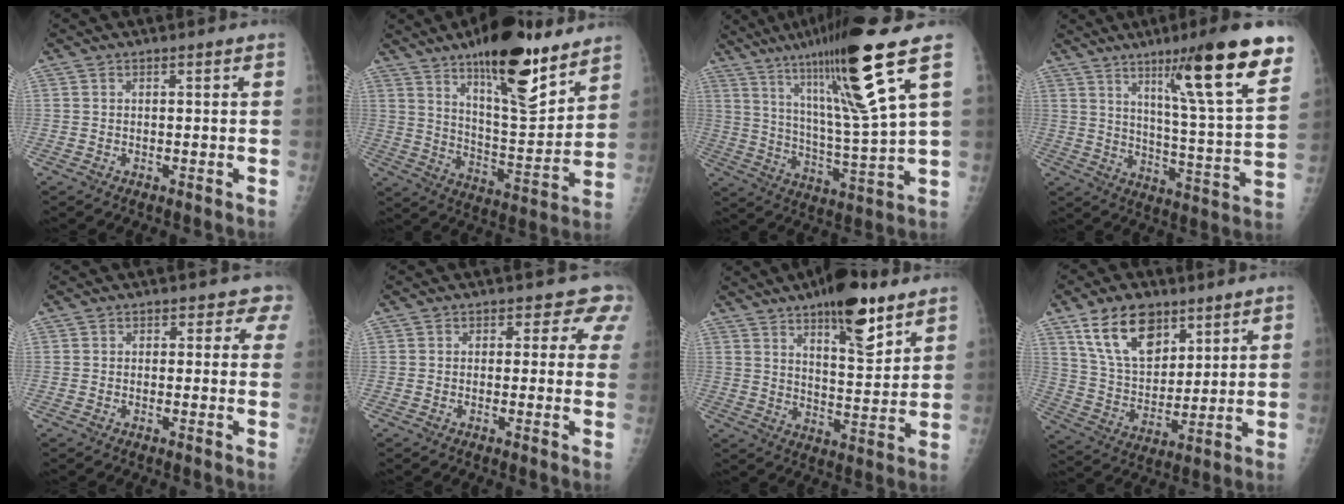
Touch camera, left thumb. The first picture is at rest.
{"total": 19.4, "force": [13.1, 5.9, 13.0], "torque": [-0.161, -0.087, 0.211]}
{"total": 19.0, "force": [10.3, 0.2, 15.9], "torque": [-0.253, -0.054, 0.174]}
{"total": 20.1, "force": [12.0, 1.7, 16.0], "torque": [-0.206, -0.058, 0.182]}
{"total": 2.9, "force": [1.7, 2.3, -0.3], "torque": [0.041, -0.006, -0.003]}
{"total": 4.7, "force": [3.1, 3.6, 0.0], "torque": [0.049, -0.009, 0.006]}
{"total": 13.7, "force": [8.6, 4.6, 9.5], "torque": [-0.115, -0.054, 0.132]}
{"total": 14.3, "force": [8.5, 8.4, 7.9], "torque": [-0.101, -0.044, 0.161]}